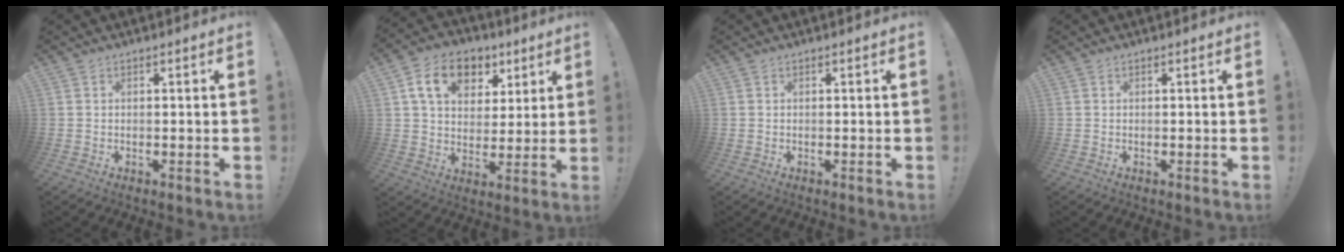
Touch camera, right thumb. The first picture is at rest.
{"total": 14.2, "force": [6.5, 10.2, 7.4], "torque": [-0.110, -0.020, 0.123]}
{"total": 0.0}
{"total": 0.0}